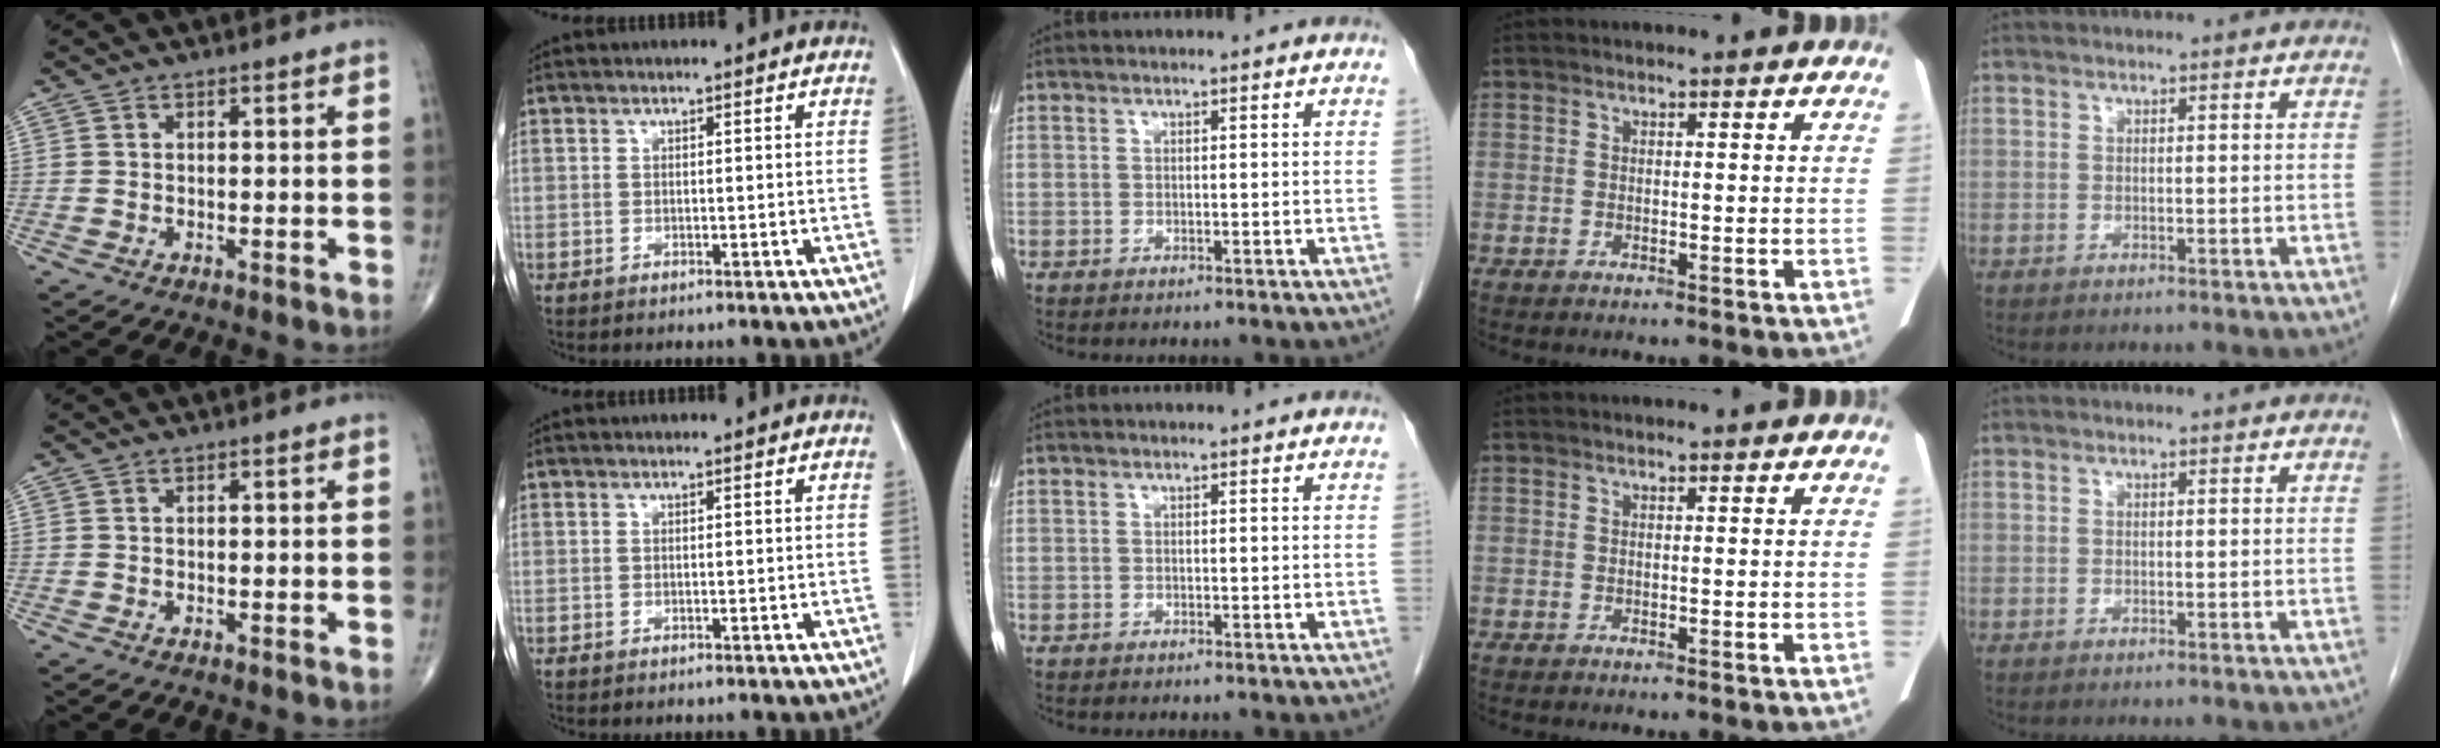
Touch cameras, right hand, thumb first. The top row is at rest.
{}